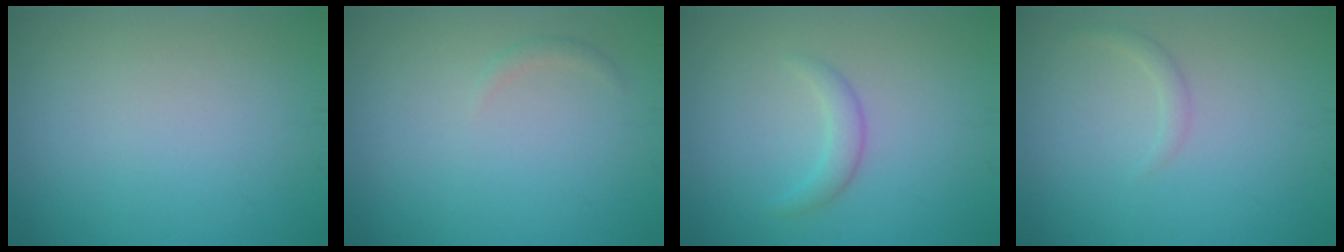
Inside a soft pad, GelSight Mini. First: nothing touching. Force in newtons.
{"total": 0.7, "press": 0.7, "slide": 0.0}
{"total": 1.7, "press": 1.7, "slide": 0.2}
{"total": 1.0, "press": 1.0, "slide": 0.0}